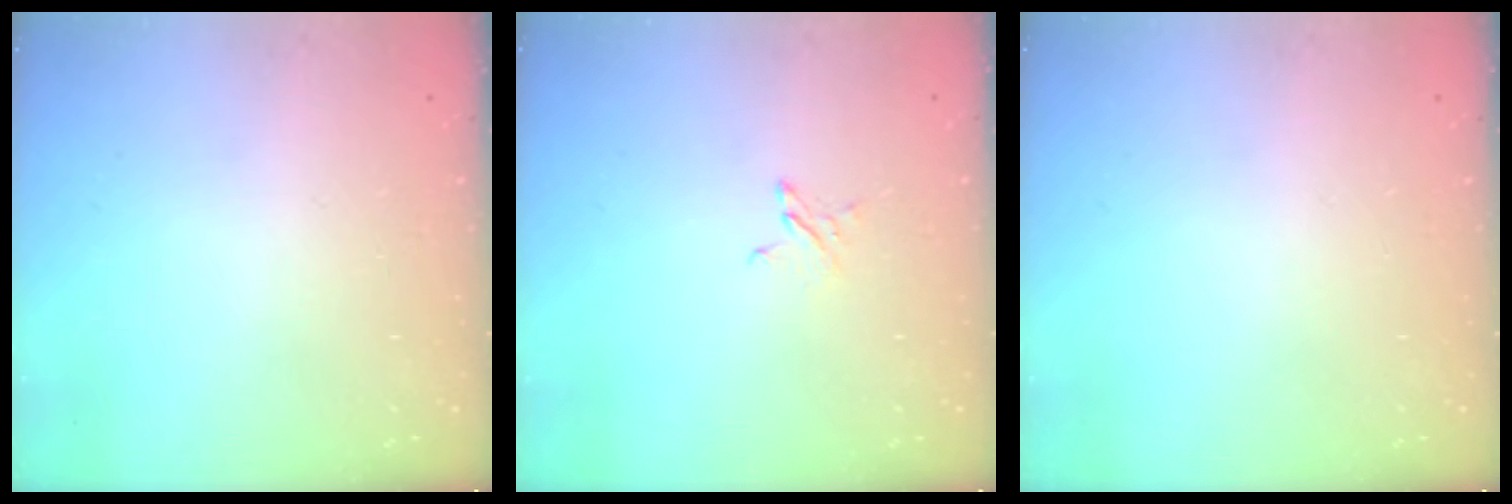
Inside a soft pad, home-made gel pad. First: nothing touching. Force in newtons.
{"total": 2.7, "press": 2.7, "slide": 0.3}
{"total": 0.0}